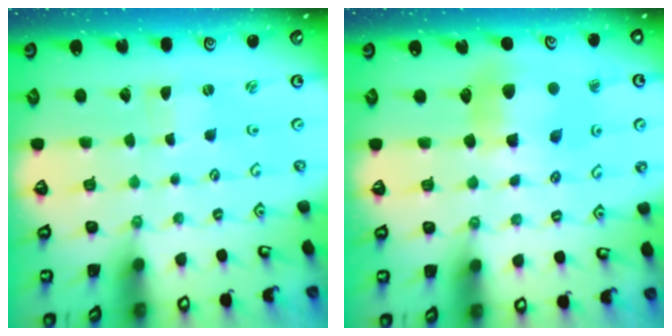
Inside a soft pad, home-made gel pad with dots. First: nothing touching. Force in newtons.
{"total": 10.5, "press": 10.4, "slide": 1.0}